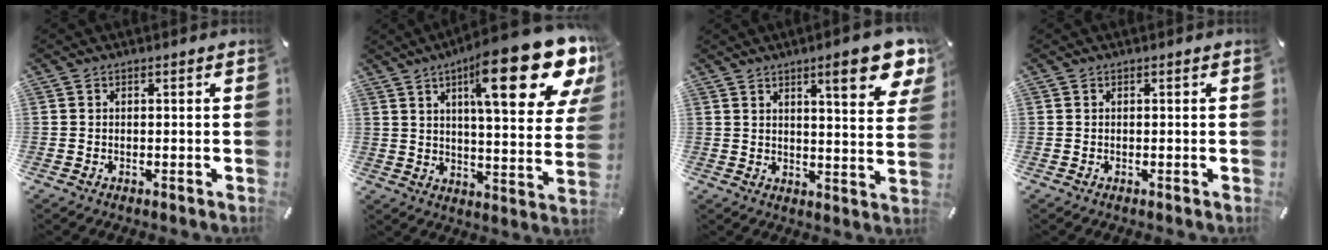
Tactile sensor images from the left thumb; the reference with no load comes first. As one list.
[{"total": 24.5, "force": [13.1, 7.6, 19.2], "torque": [-0.266, -0.075, 0.198]}, {"total": 12.4, "force": [7.3, 3.1, 9.5], "torque": [-0.129, -0.037, 0.116]}, {"total": 0.0}]